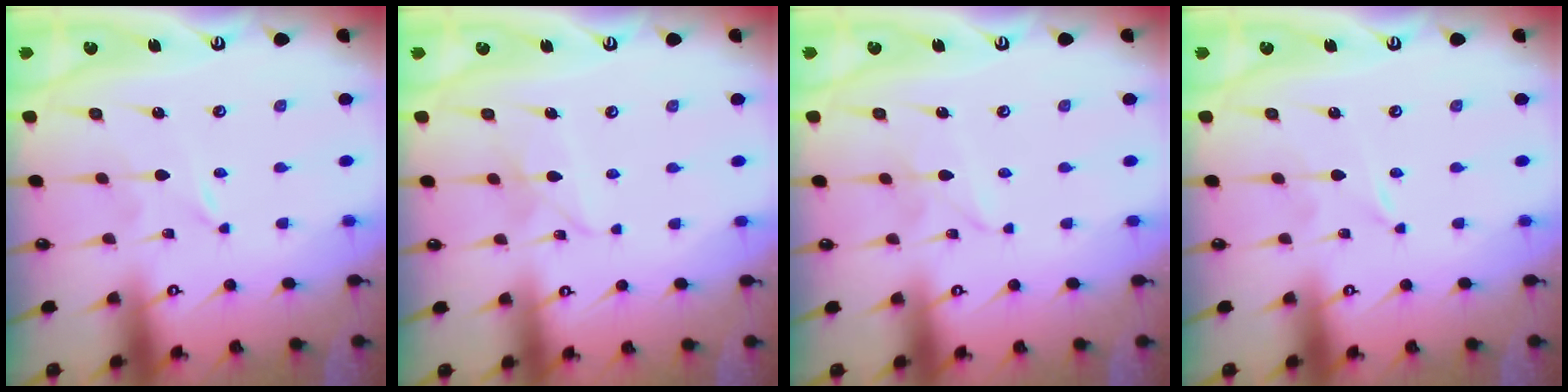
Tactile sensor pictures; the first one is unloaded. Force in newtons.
{"total": 6.4, "press": 6.3, "slide": 0.4}
{"total": 3.1, "press": 3.1, "slide": 0.3}
{"total": 0.0}